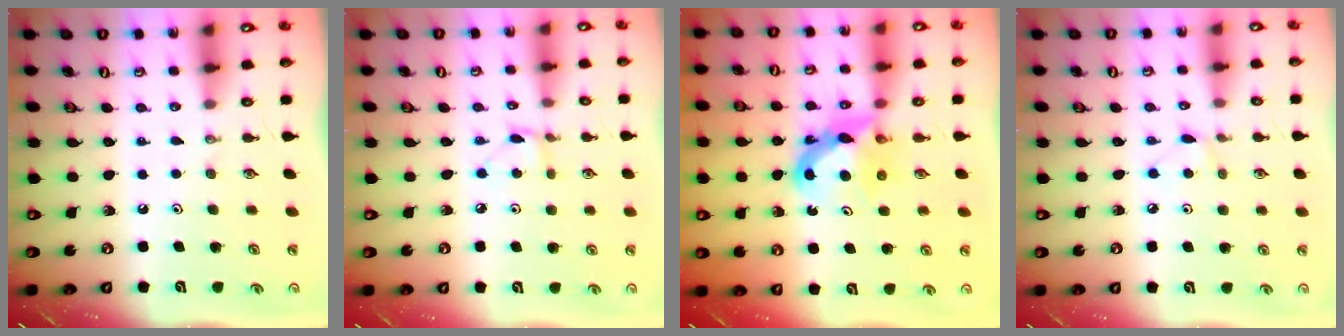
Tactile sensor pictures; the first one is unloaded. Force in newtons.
{"total": 3.4, "press": 3.4, "slide": 0.5}
{"total": 7.8, "press": 7.8, "slide": 0.7}
{"total": 4.1, "press": 4.0, "slide": 0.7}